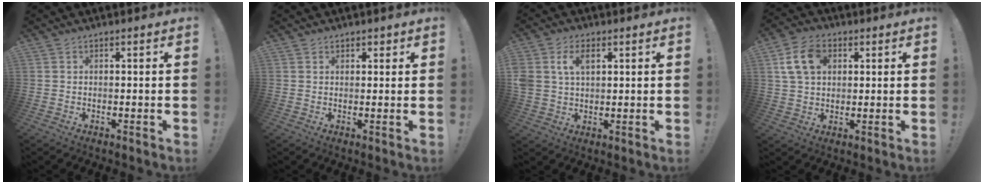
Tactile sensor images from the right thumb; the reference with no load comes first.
{"total": 1.5, "force": [1.0, 1.1, 0.3], "torque": [0.005, -0.007, 0.017]}
{"total": 7.0, "force": [2.5, 4.6, 4.6], "torque": [-0.101, 0.002, 0.044]}
{"total": 10.9, "force": [3.7, 7.5, 7.0], "torque": [-0.129, 0.003, 0.071]}